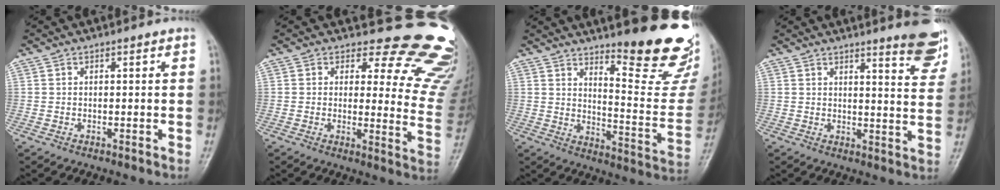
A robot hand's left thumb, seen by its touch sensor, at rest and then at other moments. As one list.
[{"total": 18.4, "force": [15.3, 8.2, 6.2], "torque": [-0.019, -0.126, 0.146]}, {"total": 21.1, "force": [16.1, 4.8, 12.8], "torque": [-0.130, -0.134, 0.210]}, {"total": 8.4, "force": [6.5, 1.2, 5.2], "torque": [-0.046, -0.049, 0.072]}]